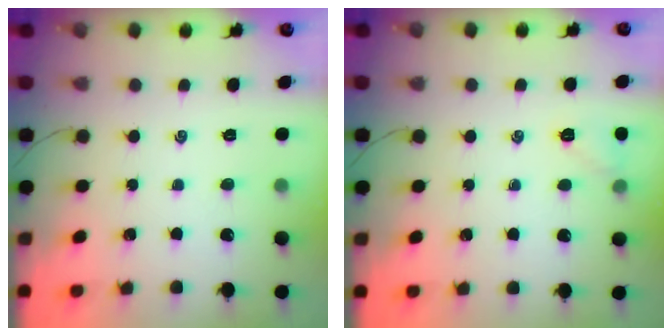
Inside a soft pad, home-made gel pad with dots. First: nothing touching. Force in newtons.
{"total": 5.6, "press": 5.4, "slide": 1.4}